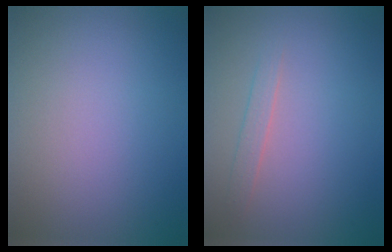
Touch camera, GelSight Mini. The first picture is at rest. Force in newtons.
{"total": 1.2, "press": 1.2, "slide": 0.1}